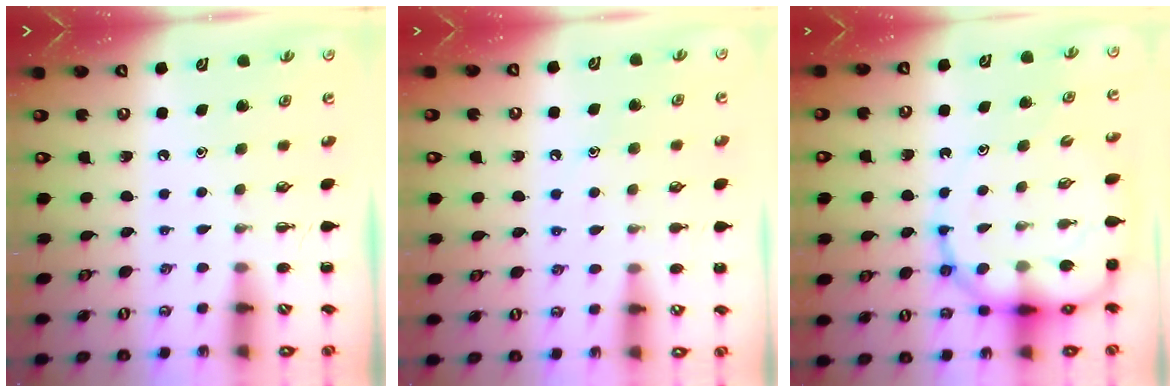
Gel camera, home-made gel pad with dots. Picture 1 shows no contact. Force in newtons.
{"total": 8.2, "press": 8.0, "slide": 1.8}
{"total": 13.6, "press": 13.2, "slide": 3.2}